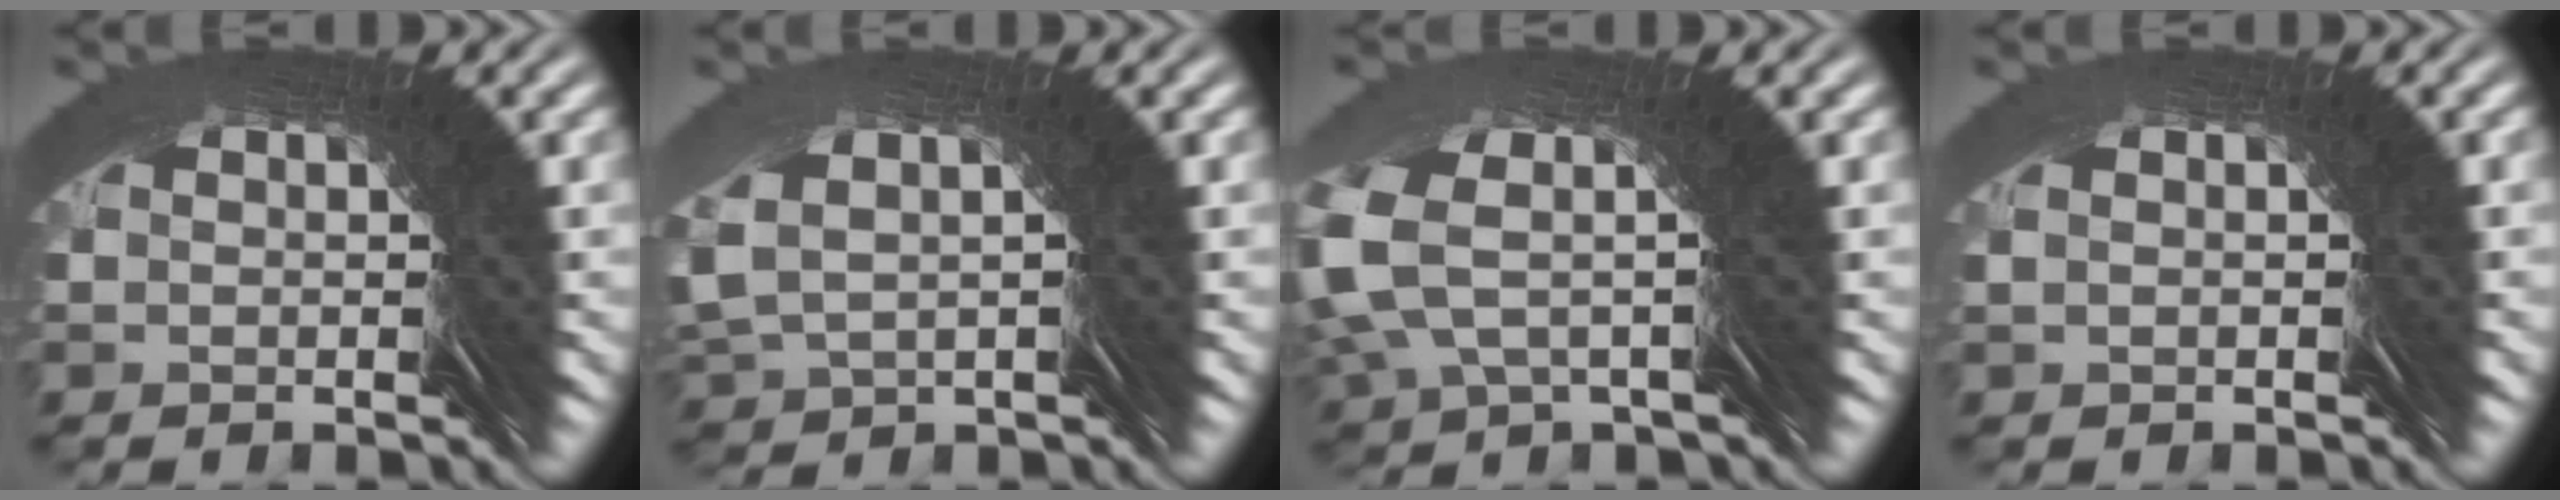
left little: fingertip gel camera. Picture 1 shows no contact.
{"total": 2.7, "force": [2.3, 0.3, 1.4], "torque": [-0.039, 0.016, 0.033]}
{"total": 4.0, "force": [3.6, 0.2, 1.7], "torque": [-0.042, 0.039, 0.041]}
{"total": 0.8, "force": [0.7, -0.4, 0.1], "torque": [0.007, 0.012, 0.006]}